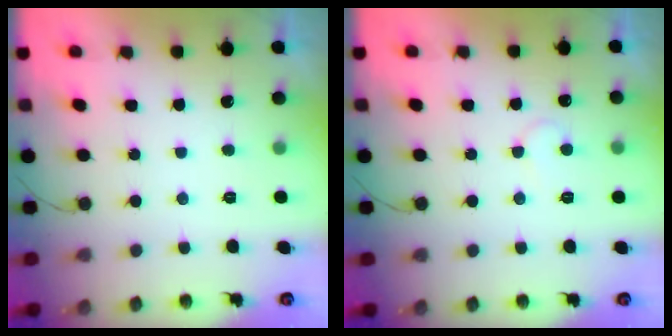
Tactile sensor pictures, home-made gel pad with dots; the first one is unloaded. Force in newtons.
{"total": 4.4, "press": 4.4, "slide": 0.3}